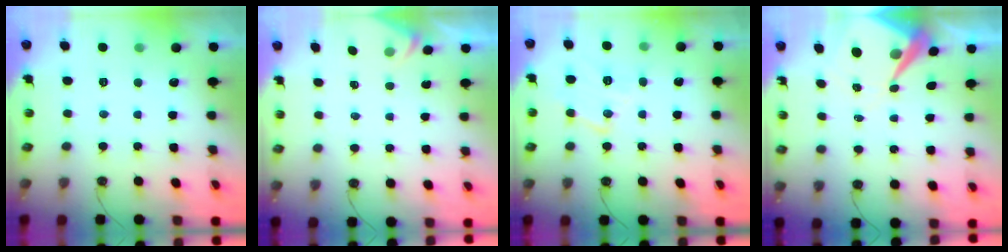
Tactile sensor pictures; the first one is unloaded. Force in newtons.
{"total": 2.6, "press": 2.6, "slide": 0.4}
{"total": 12.6, "press": 12.6, "slide": 0.7}
{"total": 8.5, "press": 8.5, "slide": 0.7}